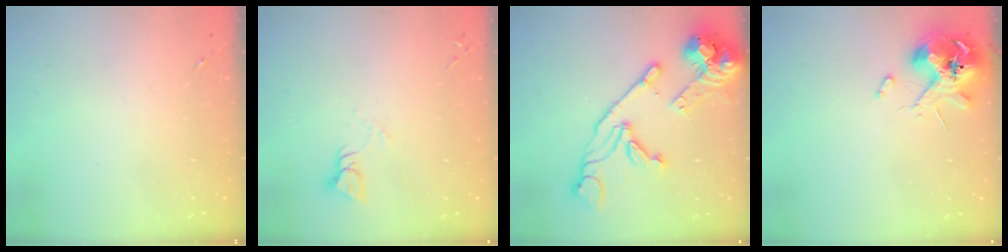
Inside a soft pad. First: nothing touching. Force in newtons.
{"total": 3.6, "press": 3.6, "slide": 0.4}
{"total": 18.4, "press": 18.2, "slide": 2.3}
{"total": 10.5, "press": 10.4, "slide": 1.6}